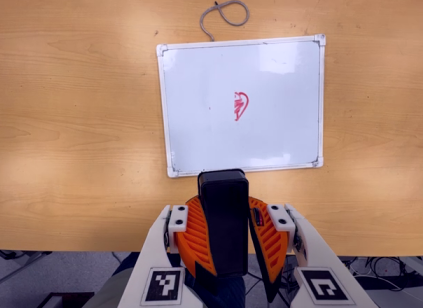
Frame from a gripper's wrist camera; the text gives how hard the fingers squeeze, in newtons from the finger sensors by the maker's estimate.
{"total": 12.4, "left": 11.7, "right": 13.1}